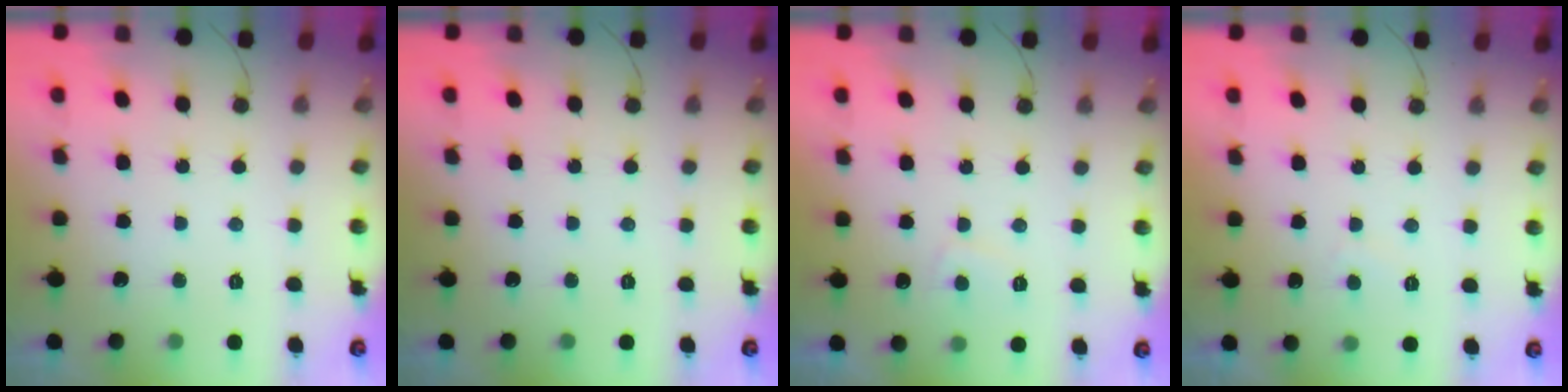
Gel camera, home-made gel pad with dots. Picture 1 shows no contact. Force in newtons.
{"total": 0.0}
{"total": 2.9, "press": 2.8, "slide": 0.6}
{"total": 1.7, "press": 1.6, "slide": 0.5}